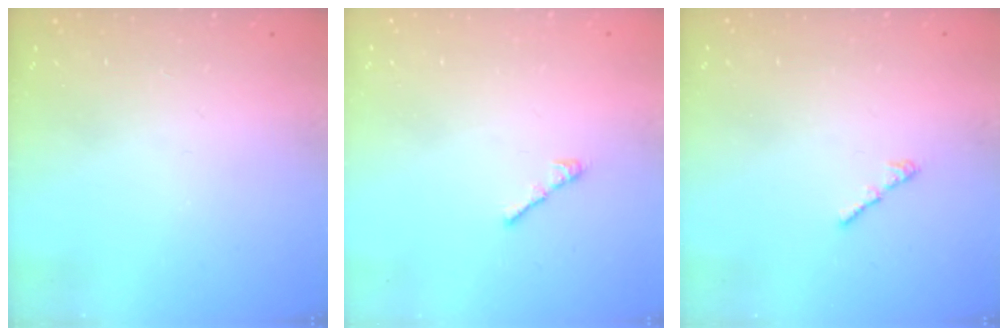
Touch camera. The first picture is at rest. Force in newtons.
{"total": 3.0, "press": 2.9, "slide": 0.8}
{"total": 1.3, "press": 1.2, "slide": 0.6}